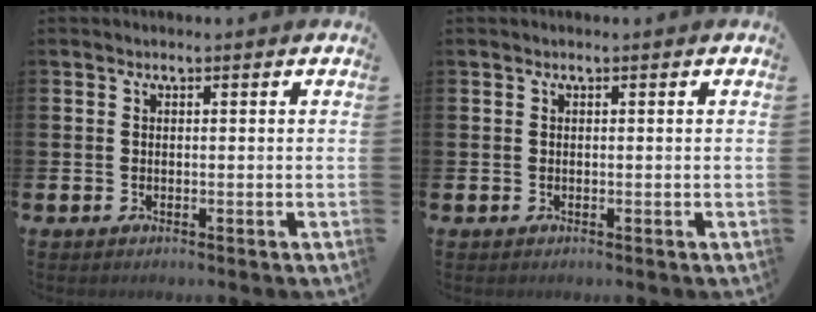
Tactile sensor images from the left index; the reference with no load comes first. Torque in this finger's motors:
{"motor_torque": [-0.03, 0.00, 0.03, 0.01]}